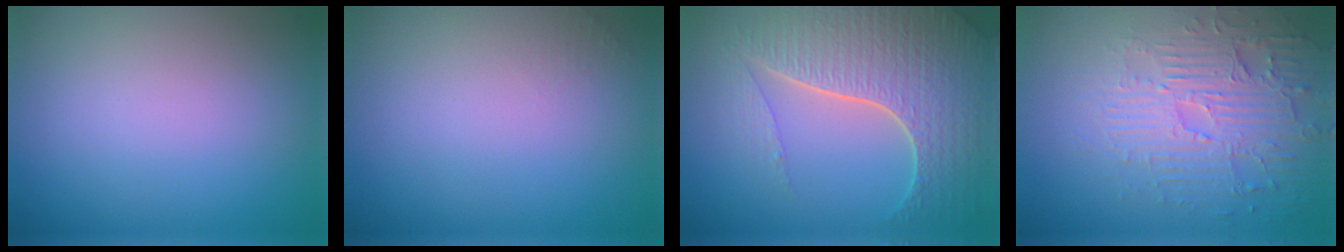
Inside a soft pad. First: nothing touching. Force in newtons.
{"total": 0.7, "press": 0.7, "slide": 0.1}
{"total": 7.5, "press": 5.6, "slide": 5.0}
{"total": 4.4, "press": 4.0, "slide": 1.8}